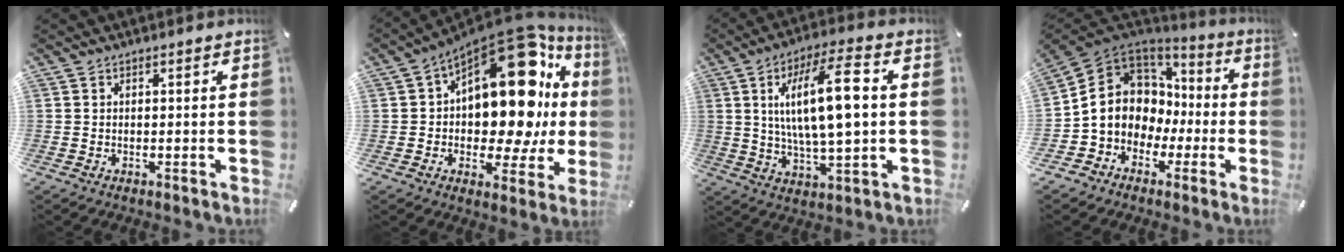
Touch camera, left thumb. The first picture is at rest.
{"total": 22.2, "force": [6.9, 11.5, 17.6], "torque": [-0.244, -0.070, 0.112]}
{"total": 17.2, "force": [2.9, 5.6, 16.0], "torque": [-0.283, 0.002, 0.040]}
{"total": 10.7, "force": [-1.4, 10.2, 3.0], "torque": [-0.070, -0.008, -0.022]}